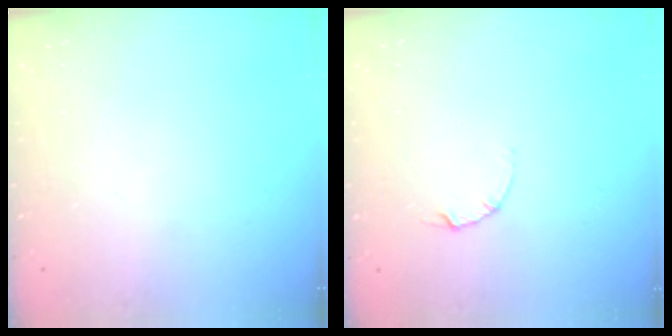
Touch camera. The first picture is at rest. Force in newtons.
{"total": 2.1, "press": 2.1, "slide": 0.1}